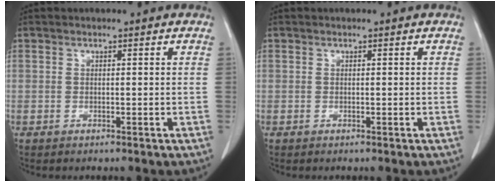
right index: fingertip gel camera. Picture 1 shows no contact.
{"total": 0.0}